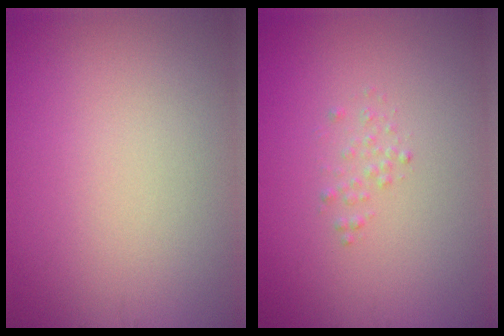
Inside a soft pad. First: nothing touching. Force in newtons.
{"total": 0.8, "press": 0.8, "slide": 0.0}